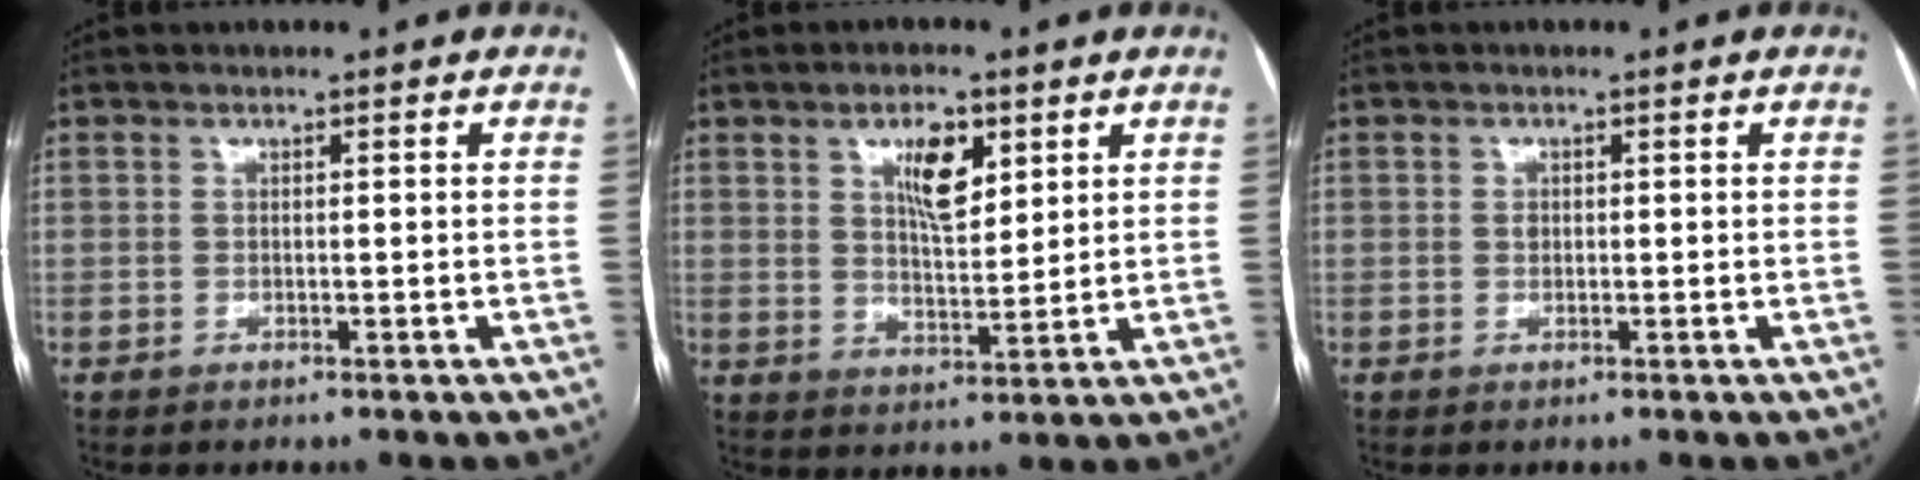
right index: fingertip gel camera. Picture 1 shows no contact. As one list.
[{"total": 6.8, "force": [3.2, 2.5, 5.4], "torque": [-0.095, 0.001, 0.059]}, {"total": 0.9, "force": [0.1, 0.7, 0.4], "torque": [-0.007, 0.001, 0.002]}]